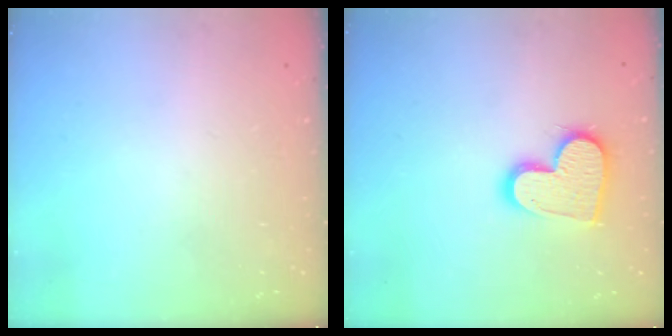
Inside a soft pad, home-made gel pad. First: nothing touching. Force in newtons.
{"total": 14.9, "press": 14.9, "slide": 1.0}